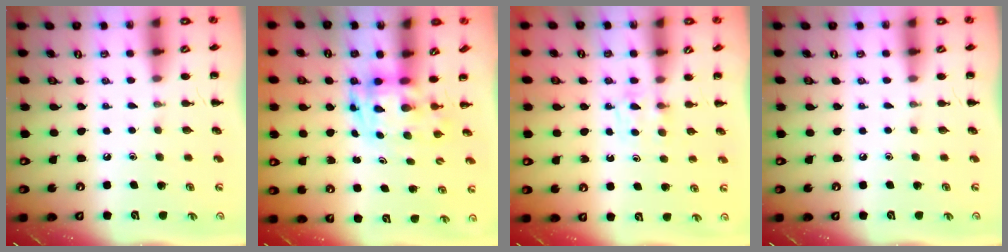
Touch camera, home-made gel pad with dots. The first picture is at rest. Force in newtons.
{"total": 3.6, "press": 3.6, "slide": 0.7}
{"total": 4.7, "press": 4.4, "slide": 1.6}
{"total": 0.0}